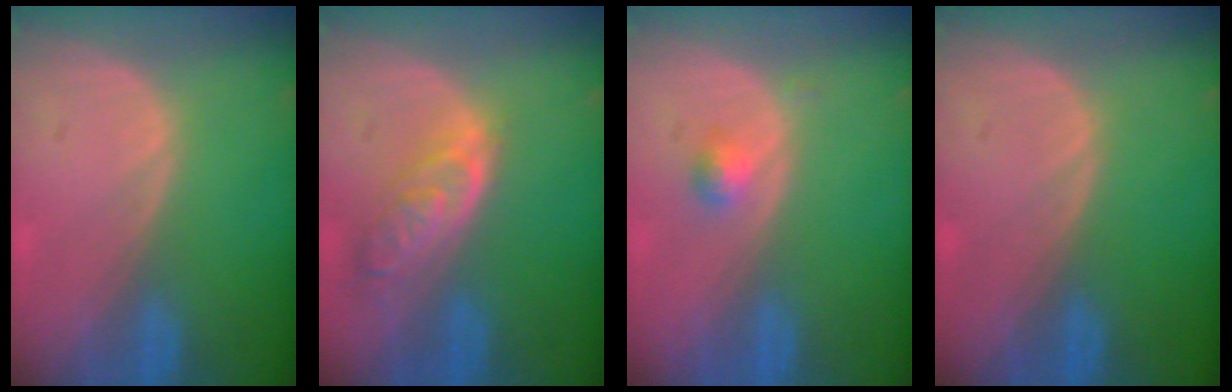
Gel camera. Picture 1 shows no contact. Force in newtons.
{"total": 6.4, "press": 5.8, "slide": 2.8}
{"total": 2.0, "press": 1.8, "slide": 0.8}
{"total": 0.0}